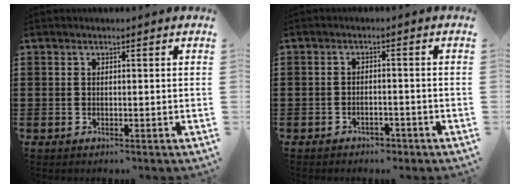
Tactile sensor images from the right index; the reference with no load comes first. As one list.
[{"total": 1.8, "force": [-1.8, 0.3, 0.2], "torque": [-0.012, -0.002, -0.036]}]